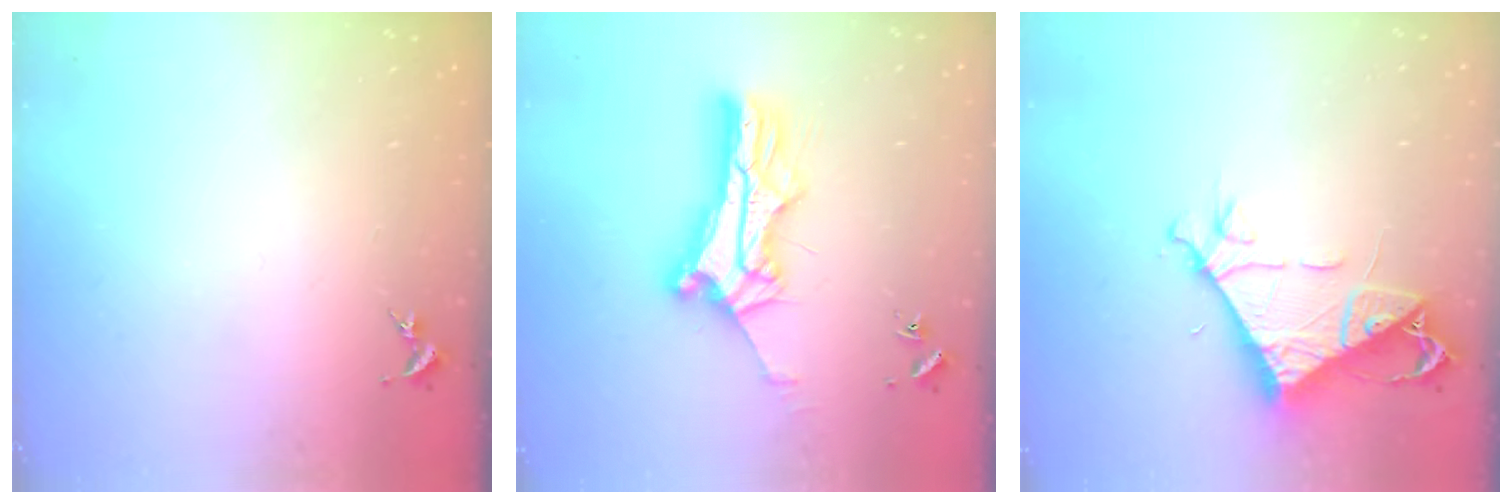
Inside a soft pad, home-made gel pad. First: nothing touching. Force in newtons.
{"total": 10.4, "press": 10.4, "slide": 0.8}
{"total": 8.1, "press": 8.1, "slide": 0.6}